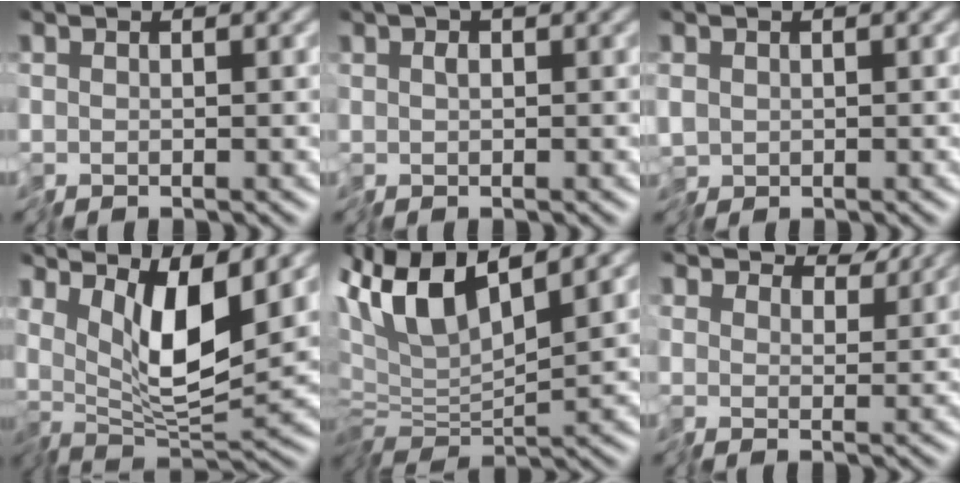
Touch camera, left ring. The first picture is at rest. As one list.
[{"total": 3.0, "force": [1.2, 1.5, 2.3], "torque": [-0.035, 0.008, 0.018]}, {"total": 1.3, "force": [0.0, 1.1, 0.7], "torque": [-0.018, -0.001, -0.003]}, {"total": 7.4, "force": [2.4, 2.3, 6.6], "torque": [-0.119, -0.014, 0.041]}, {"total": 6.6, "force": [2.3, 2.7, 5.6], "torque": [-0.113, 0.010, 0.034]}, {"total": 5.2, "force": [4.4, 2.2, 1.7], "torque": [-0.037, 0.004, 0.060]}]